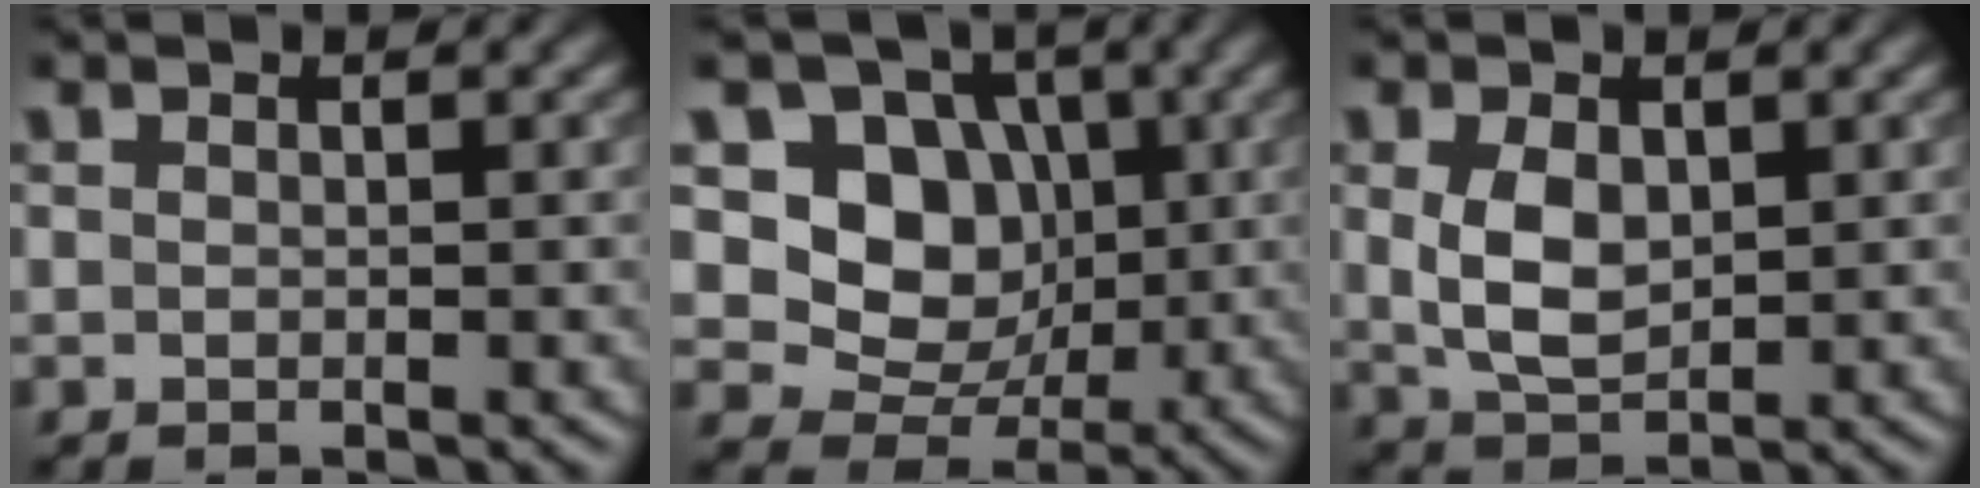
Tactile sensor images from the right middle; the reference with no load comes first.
{"total": 7.7, "force": [1.4, 6.4, 4.0], "torque": [-0.063, -0.005, 0.005]}
{"total": 3.9, "force": [0.6, 2.4, 2.9], "torque": [-0.072, -0.002, 0.018]}